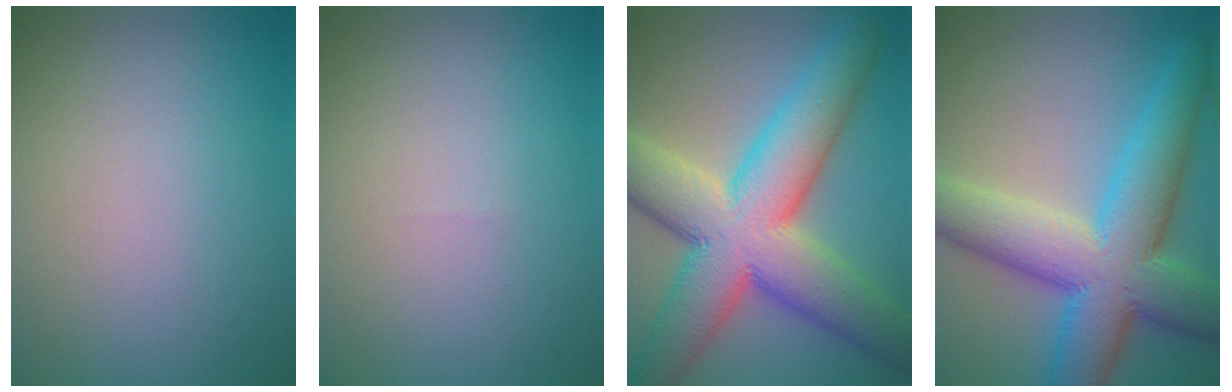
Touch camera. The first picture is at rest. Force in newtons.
{"total": 0.0}
{"total": 14.4, "press": 14.4, "slide": 0.6}
{"total": 12.4, "press": 12.4, "slide": 0.3}